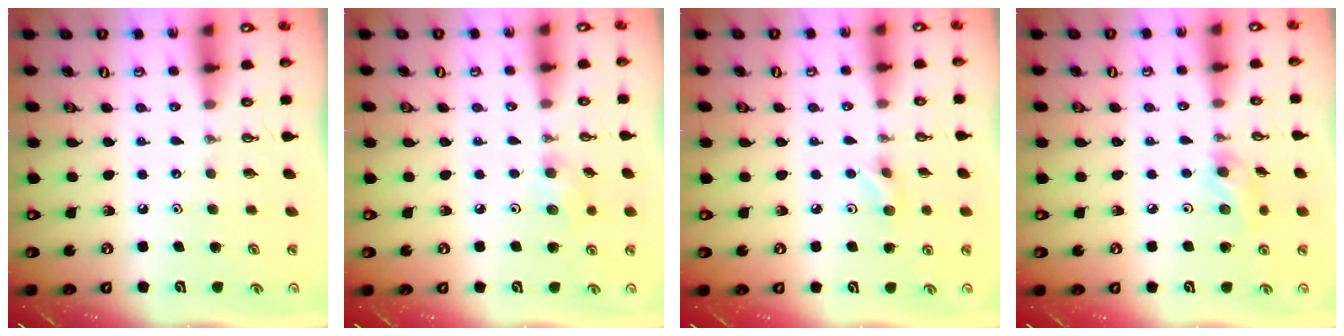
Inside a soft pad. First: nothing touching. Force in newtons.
{"total": 6.4, "press": 5.7, "slide": 2.9}
{"total": 3.8, "press": 3.7, "slide": 0.6}
{"total": 5.8, "press": 5.7, "slide": 1.0}